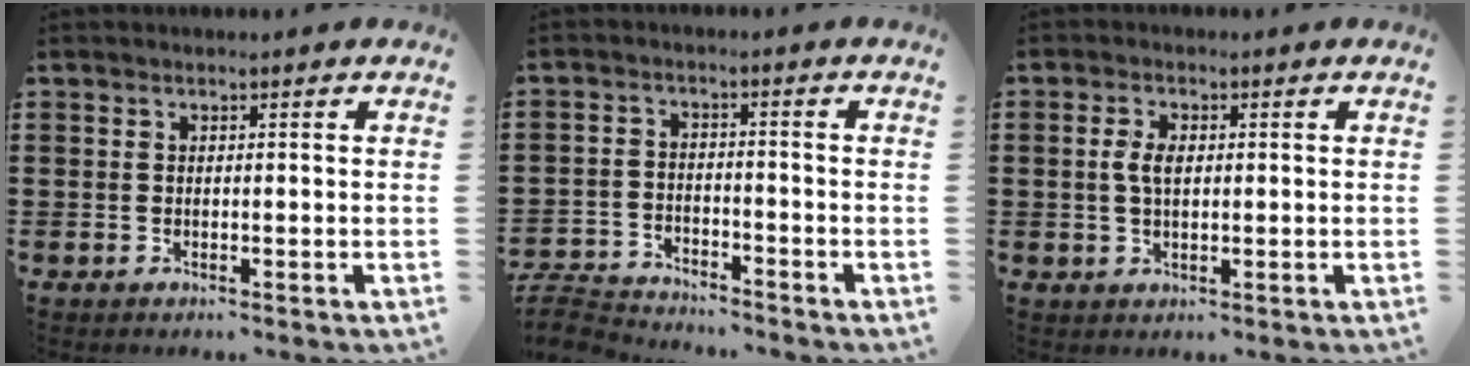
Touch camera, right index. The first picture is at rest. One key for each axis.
{"total": 4.3, "fx": -4.3, "fy": 0.5, "fz": 0.3, "tx": -0.022, "ty": -0.002, "tz": -0.093}
{"total": 3.2, "fx": 0.3, "fy": 1.7, "fz": 2.7, "tx": -0.056, "ty": 0.009, "tz": 0.004}